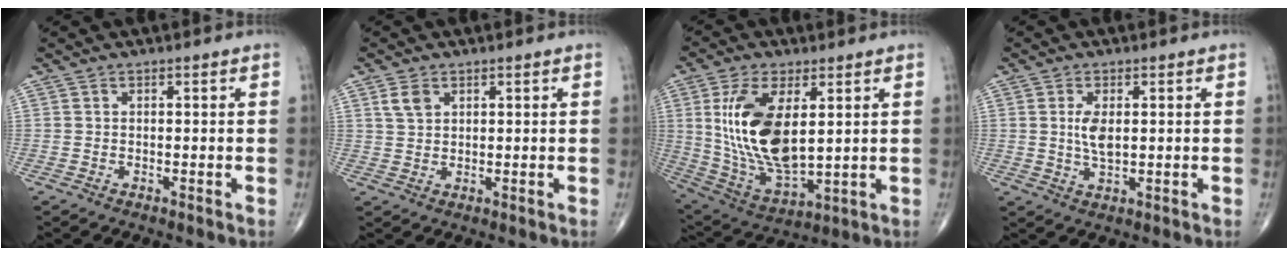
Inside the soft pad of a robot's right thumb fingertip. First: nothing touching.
{"total": 3.0, "force": [1.5, 2.0, 1.7], "torque": [-0.029, -0.002, 0.034]}
{"total": 17.9, "force": [3.6, 8.5, 15.3], "torque": [-0.297, -0.022, 0.084]}
{"total": 4.4, "force": [0.7, 2.0, 3.8], "torque": [-0.076, -0.009, 0.018]}